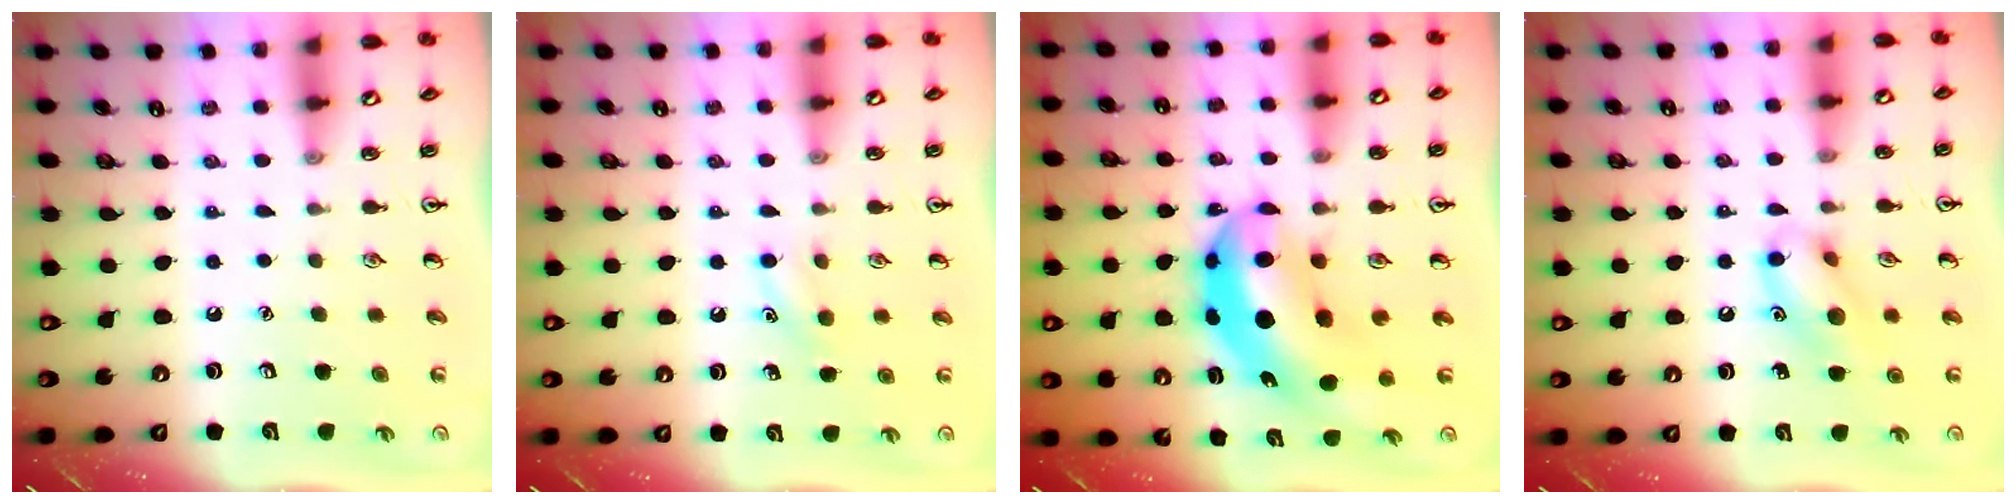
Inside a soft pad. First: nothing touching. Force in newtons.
{"total": 6.8, "press": 6.5, "slide": 1.9}
{"total": 11.9, "press": 11.3, "slide": 3.6}
{"total": 10.6, "press": 10.5, "slide": 1.4}